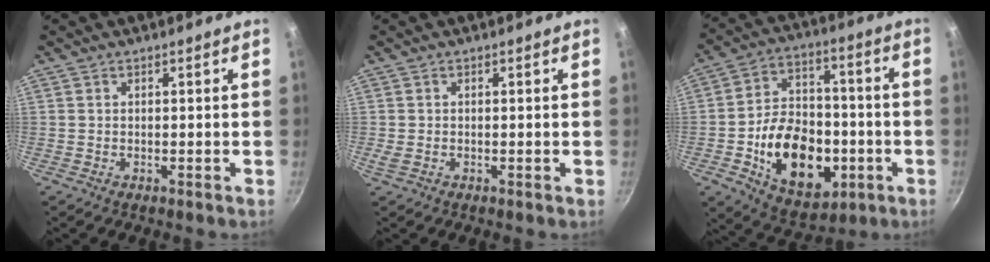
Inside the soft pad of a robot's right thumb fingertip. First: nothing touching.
{"total": 1.0, "force": [-0.1, 0.5, 0.8], "torque": [-0.019, -0.001, -0.001]}
{"total": 20.8, "force": [-5.1, 14.1, 14.4], "torque": [-0.193, 0.033, -0.071]}